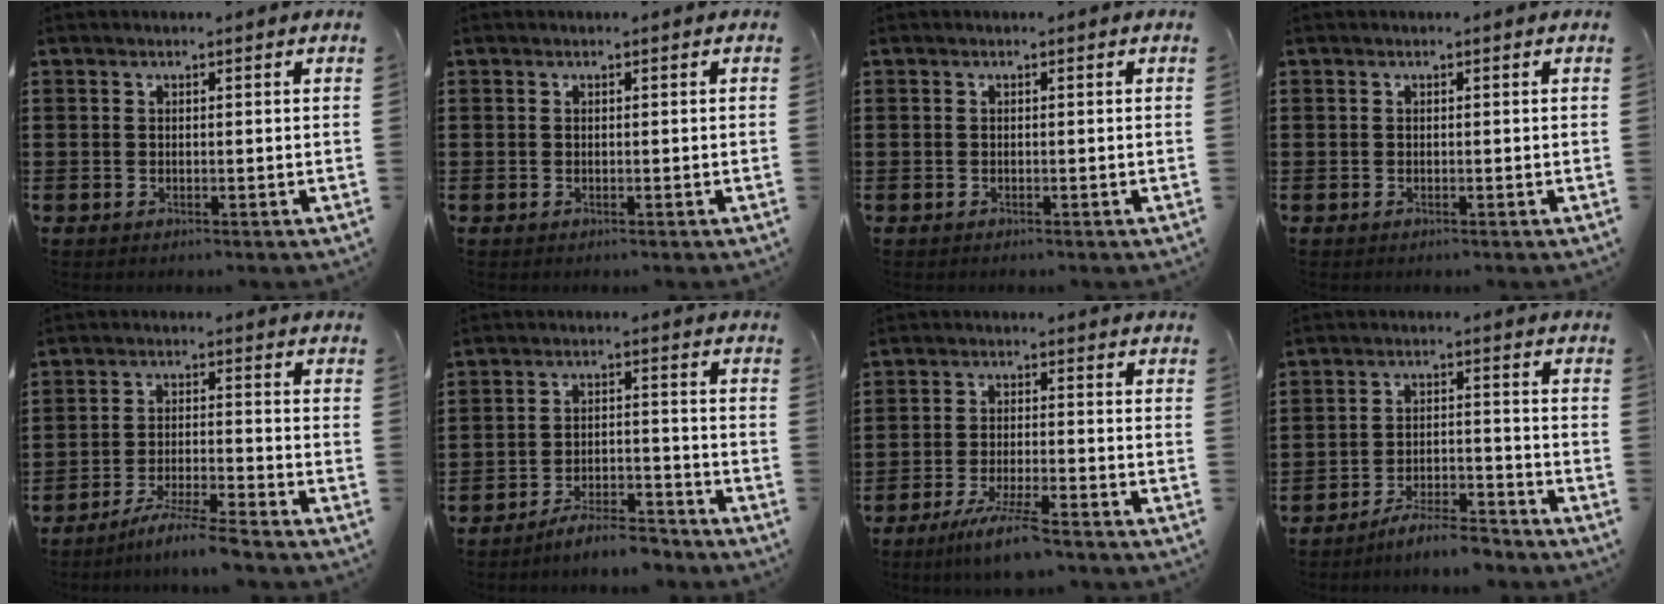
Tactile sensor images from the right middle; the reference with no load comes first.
{"total": 0.0}
{"total": 0.0}
{"total": 0.0}
{"total": 5.6, "force": [-5.1, -0.9, 2.2], "torque": [-0.048, -0.020, -0.098]}
{"total": 5.7, "force": [-5.4, 0.2, 1.6], "torque": [-0.025, 0.002, -0.103]}
{"total": 5.8, "force": [-4.6, 0.0, 3.5], "torque": [-0.074, -0.016, -0.085]}
{"total": 5.7, "force": [-5.5, 0.0, 1.7], "torque": [-0.034, -0.004, -0.107]}